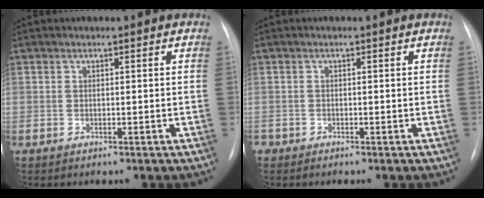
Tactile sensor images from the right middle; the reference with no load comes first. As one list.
[{"total": 0.9, "force": [-0.7, 0.5, 0.1], "torque": [-0.004, 0.001, -0.012]}]